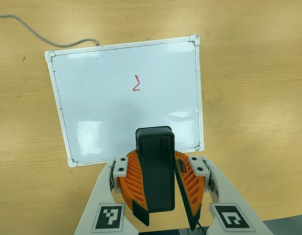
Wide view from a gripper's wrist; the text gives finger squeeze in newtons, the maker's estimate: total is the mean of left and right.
{"total": 10.6, "left": 10.4, "right": 10.8}